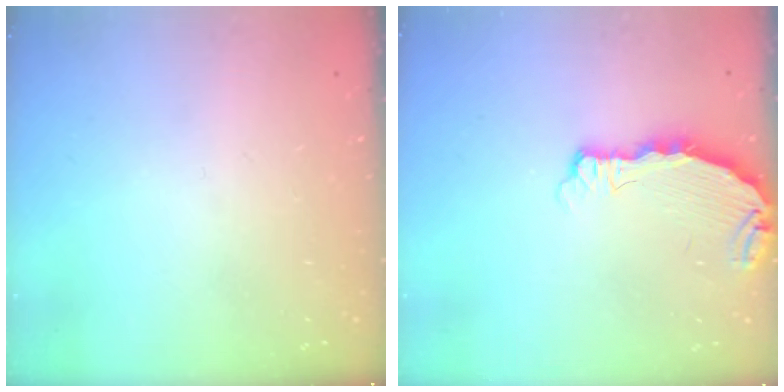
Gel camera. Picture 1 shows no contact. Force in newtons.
{"total": 5.0, "press": 4.9, "slide": 0.6}